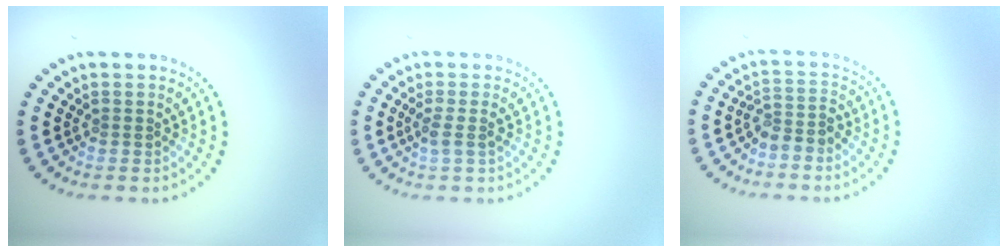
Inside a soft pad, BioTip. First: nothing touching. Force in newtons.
{"total": 1.5, "press": 1.2, "slide": 0.8}
{"total": 2.2, "press": 1.8, "slide": 1.3}